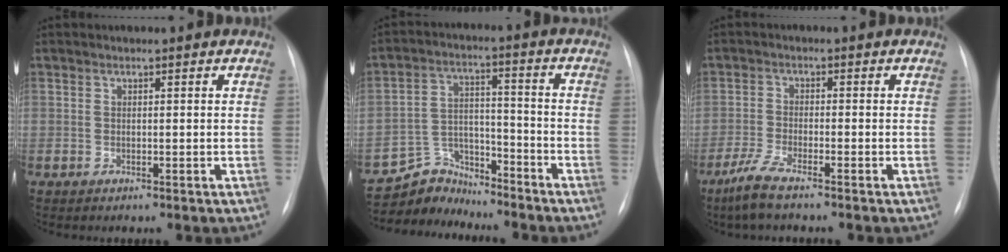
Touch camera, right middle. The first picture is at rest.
{"total": 7.7, "force": [-7.3, 2.3, -1.1], "torque": [0.019, 0.029, -0.135]}
{"total": 4.6, "force": [-3.5, 0.2, 2.9], "torque": [-0.074, -0.012, -0.076]}